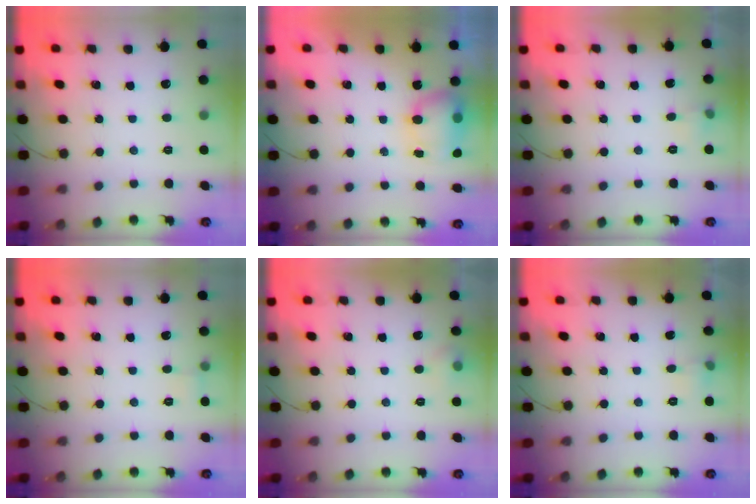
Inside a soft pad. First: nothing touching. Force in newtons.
{"total": 7.1, "press": 7.0, "slide": 1.2}
{"total": 3.7, "press": 3.5, "slide": 1.0}
{"total": 5.0, "press": 4.8, "slide": 1.5}
{"total": 4.6, "press": 4.3, "slide": 1.7}
{"total": 4.2, "press": 4.0, "slide": 1.3}